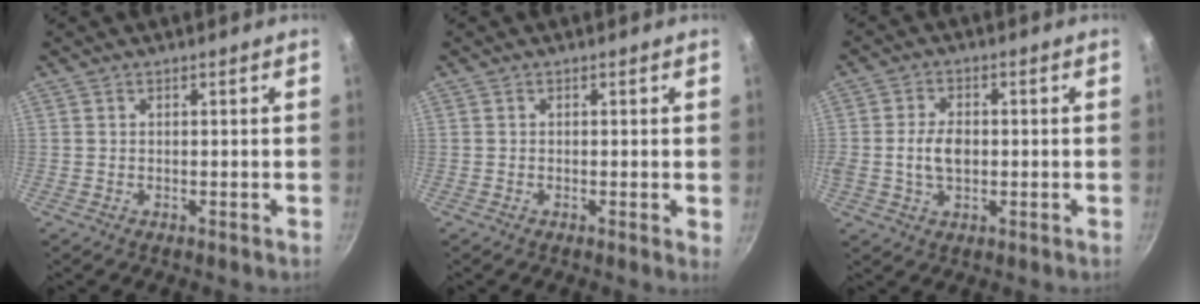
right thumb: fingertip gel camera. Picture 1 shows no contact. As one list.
[{"total": 1.0, "force": [0.0, 0.2, 1.0], "torque": [-0.013, -0.003, -0.005]}, {"total": 6.0, "force": [-0.4, 3.8, 4.5], "torque": [-0.074, 0.009, -0.009]}]